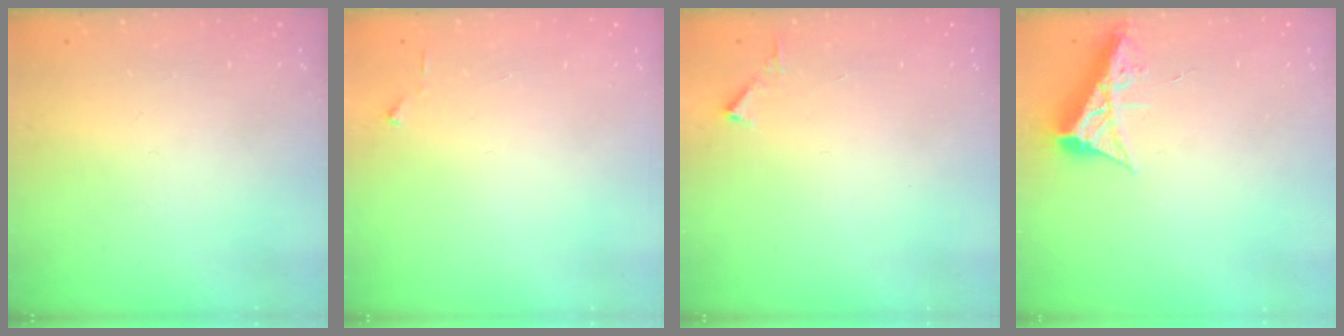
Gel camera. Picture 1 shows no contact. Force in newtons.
{"total": 3.0, "press": 2.9, "slide": 0.4}
{"total": 2.8, "press": 2.8, "slide": 0.3}
{"total": 7.7, "press": 7.6, "slide": 1.0}